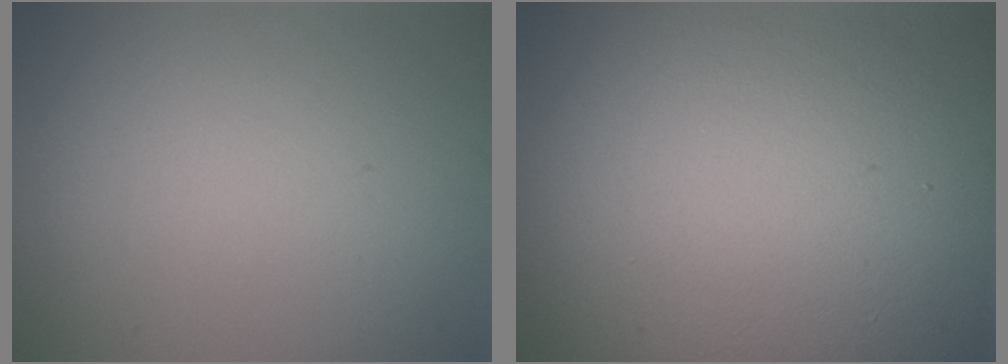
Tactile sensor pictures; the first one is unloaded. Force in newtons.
{"total": 20.5, "press": 20.5, "slide": 1.1}